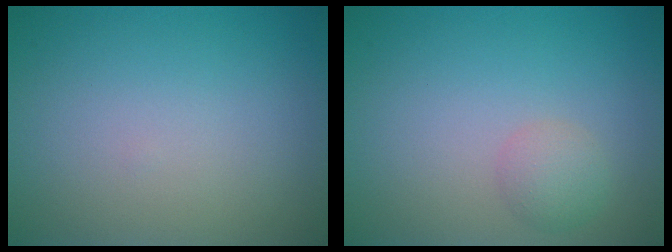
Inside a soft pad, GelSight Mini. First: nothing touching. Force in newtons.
{"total": 1.7, "press": 1.7, "slide": 0.1}